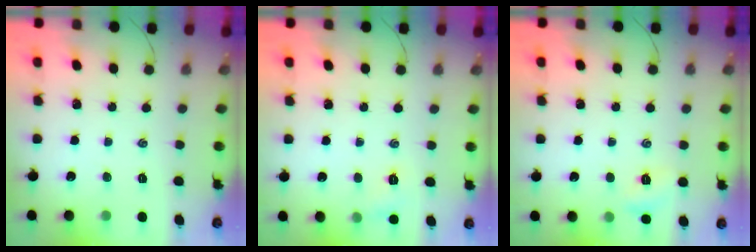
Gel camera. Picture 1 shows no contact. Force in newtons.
{"total": 5.9, "press": 5.8, "slide": 1.2}
{"total": 5.1, "press": 4.9, "slide": 1.4}